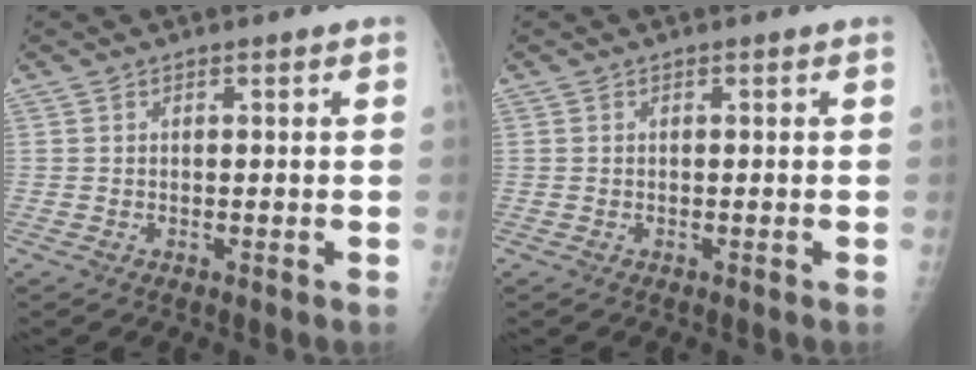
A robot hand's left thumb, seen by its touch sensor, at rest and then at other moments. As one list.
[{"total": 0.0}]